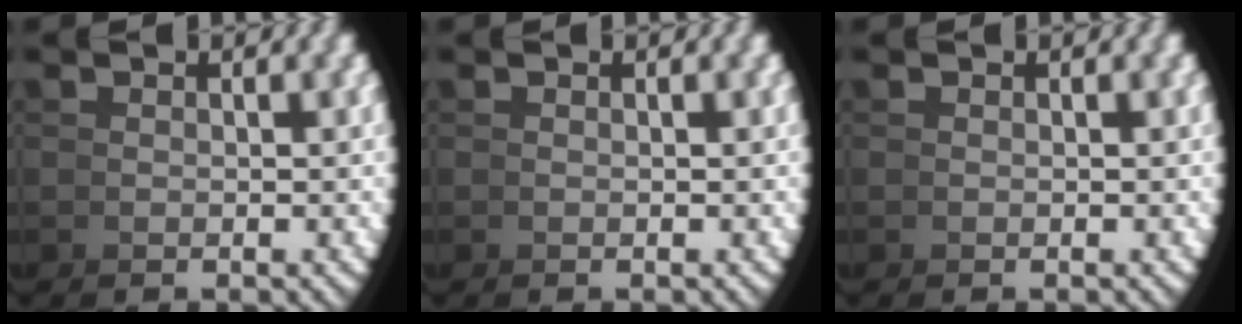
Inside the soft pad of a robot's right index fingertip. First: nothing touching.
{"total": 0.0}
{"total": 0.0}